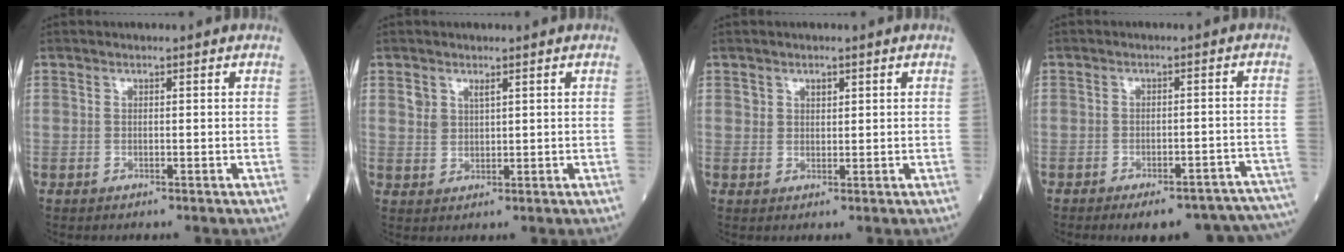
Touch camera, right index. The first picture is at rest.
{"total": 2.1, "force": [1.3, 1.1, 1.2], "torque": [-0.027, 0.002, 0.032]}
{"total": 1.5, "force": [0.9, 1.0, 0.7], "torque": [-0.008, -0.002, 0.015]}
{"total": 16.0, "force": [-14.3, 3.8, 6.1], "torque": [-0.020, 0.024, -0.164]}